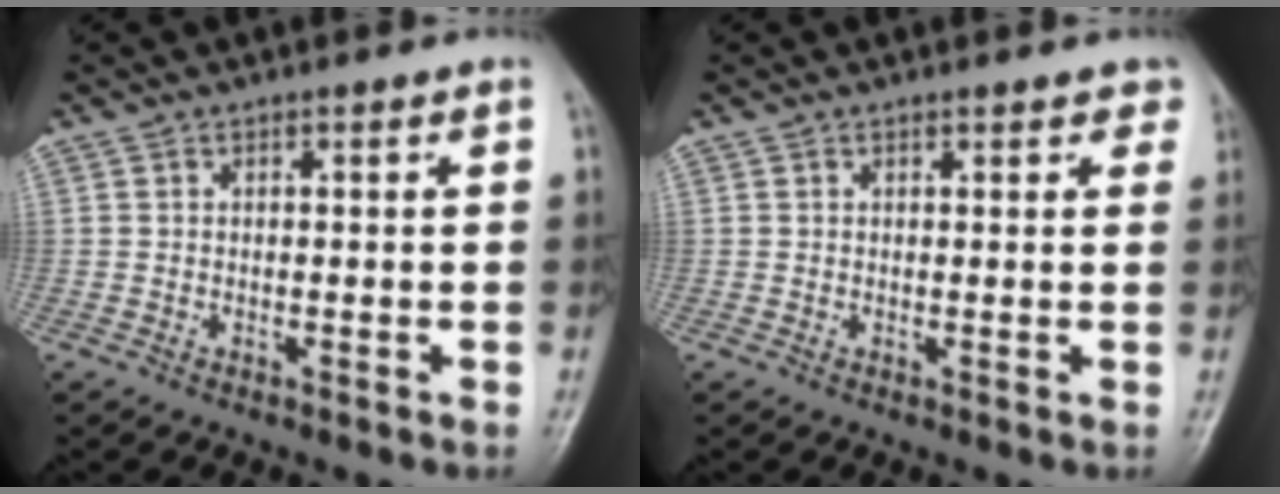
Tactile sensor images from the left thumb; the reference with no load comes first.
{"total": 2.7, "force": [1.9, 1.2, 1.5], "torque": [0.008, 0.000, 0.017]}